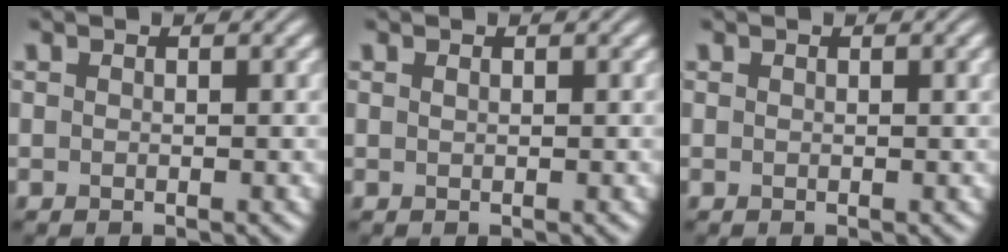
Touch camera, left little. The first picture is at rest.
{"total": 0.0}
{"total": 0.7, "force": [0.4, 0.2, 0.6], "torque": [-0.009, 0.002, 0.006]}